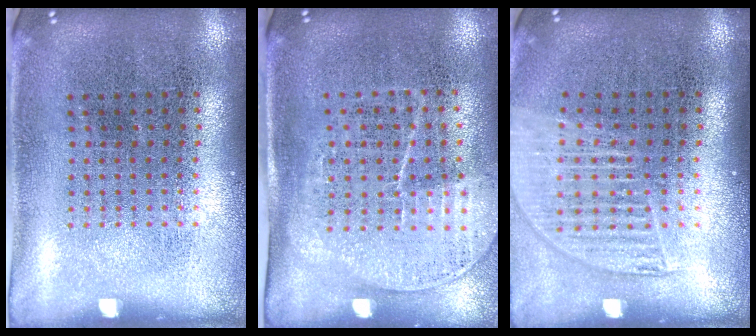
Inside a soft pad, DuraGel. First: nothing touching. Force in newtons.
{"total": 1.7, "press": 1.4, "slide": 1.0}
{"total": 1.5, "press": 1.3, "slide": 0.7}